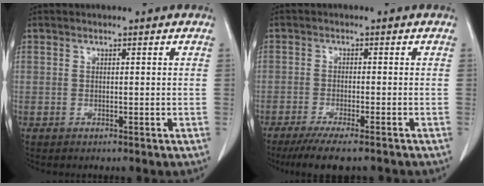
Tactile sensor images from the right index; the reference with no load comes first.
{"total": 8.8, "force": [-7.2, 0.8, 5.1], "torque": [-0.072, -0.018, -0.110]}